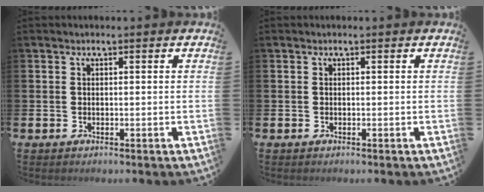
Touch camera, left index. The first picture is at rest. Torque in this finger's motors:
{"motor_torque": [-0.01, 0.04, 0.06, 0.00]}